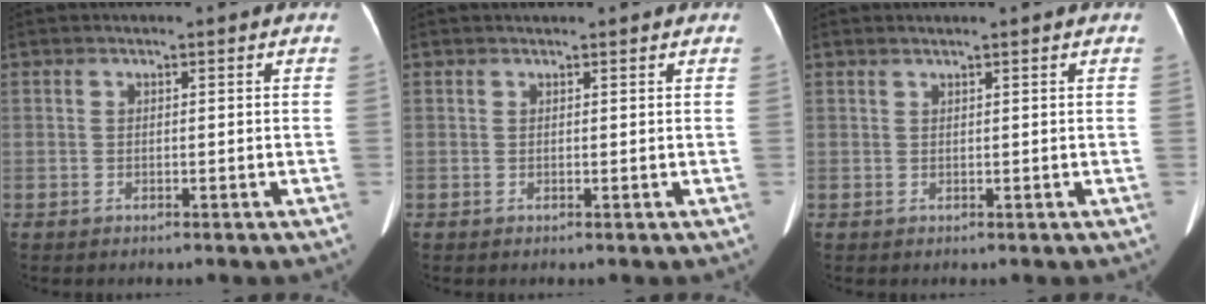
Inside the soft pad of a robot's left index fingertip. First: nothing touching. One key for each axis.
{"total": 2.1, "fx": 2.0, "fy": 0.4, "fz": 0.7, "tx": -0.011, "ty": 0.024, "tz": 0.025}
{"total": 1.0, "fx": 0.9, "fy": -0.3, "fz": 0.5, "tx": -0.015, "ty": 0.008, "tz": 0.022}